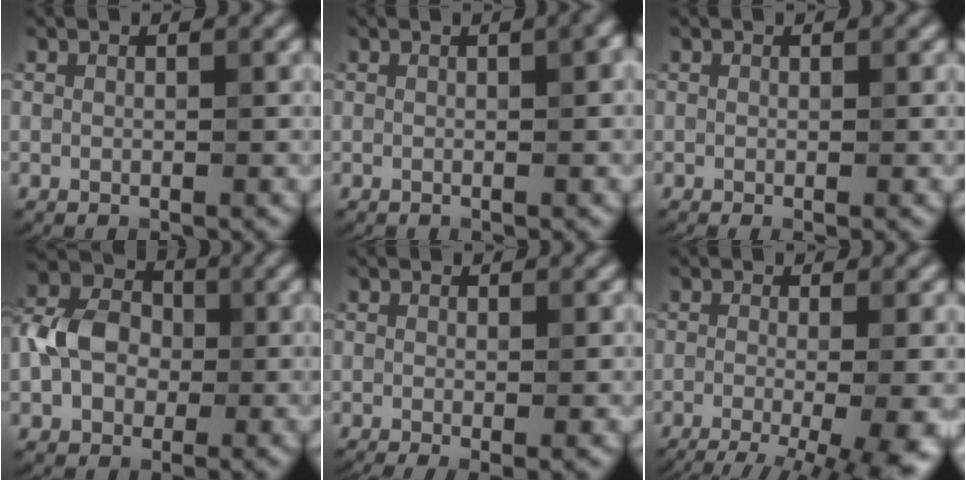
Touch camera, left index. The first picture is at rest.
{"total": 2.6, "force": [0.3, 0.8, 2.4], "torque": [-0.015, 0.004, 0.000]}
{"total": 0.5, "force": [-0.1, 0.1, 0.5], "torque": [-0.007, -0.005, -0.003]}
{"total": 5.7, "force": [-0.4, 4.5, 3.4], "torque": [-0.065, 0.011, -0.019]}
{"total": 1.7, "force": [-0.3, 0.3, 1.6], "torque": [-0.028, -0.012, -0.007]}
{"total": 13.5, "force": [-5.6, 5.6, 11.0], "torque": [-0.119, -0.013, -0.054]}